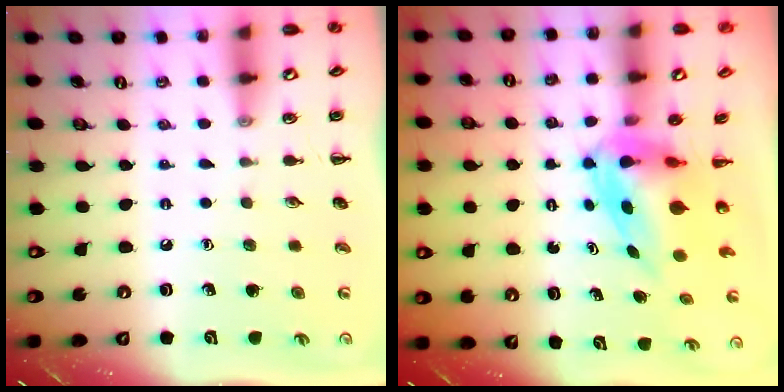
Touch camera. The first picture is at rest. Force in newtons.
{"total": 5.5, "press": 5.2, "slide": 1.7}